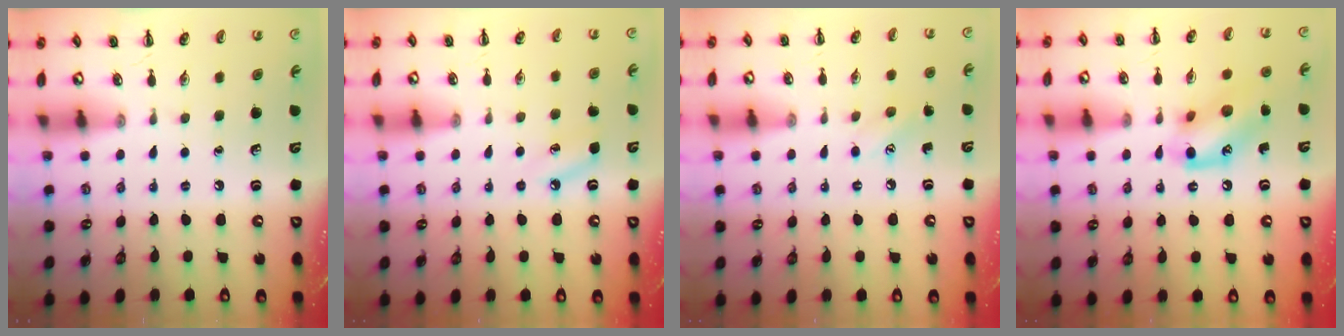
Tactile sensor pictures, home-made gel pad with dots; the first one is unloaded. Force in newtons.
{"total": 4.5, "press": 4.3, "slide": 1.4}
{"total": 5.7, "press": 5.5, "slide": 1.7}
{"total": 14.1, "press": 14.0, "slide": 1.1}